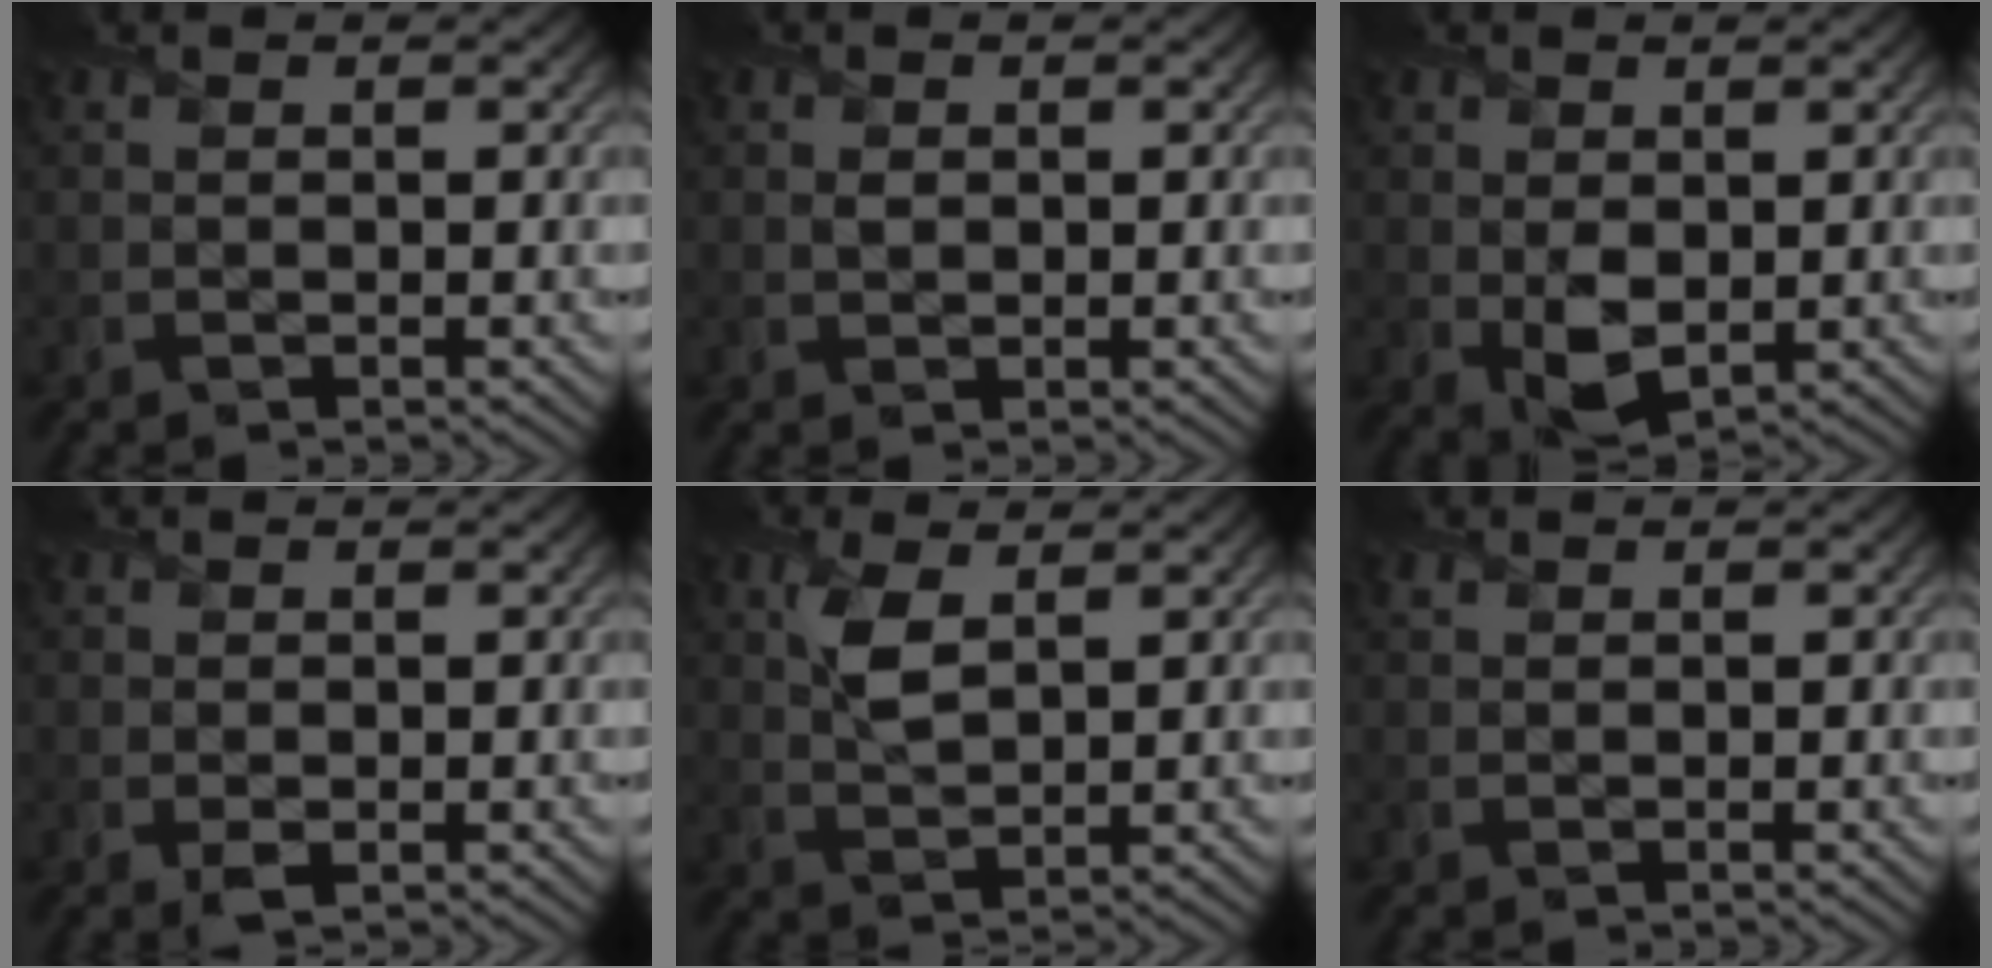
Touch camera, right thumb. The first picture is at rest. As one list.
[{"total": 1.0, "force": [0.2, 0.8, 0.5], "torque": [-0.013, -0.004, 0.002]}, {"total": 4.4, "force": [0.3, 3.3, 3.0], "torque": [-0.069, -0.014, 0.009]}, {"total": 1.5, "force": [-0.2, 1.1, 1.0], "torque": [-0.023, -0.009, -0.004]}, {"total": 4.3, "force": [1.8, 1.9, 3.4], "torque": [-0.084, 0.003, 0.038]}, {"total": 0.6, "force": [0.4, 0.4, 0.2], "torque": [-0.007, -0.001, 0.009]}]